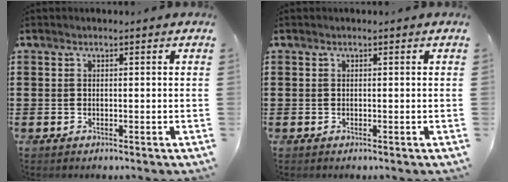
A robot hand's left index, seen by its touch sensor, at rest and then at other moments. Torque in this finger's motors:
{"motor_torque": [-0.03, 0.04, 0.00, 0.00]}